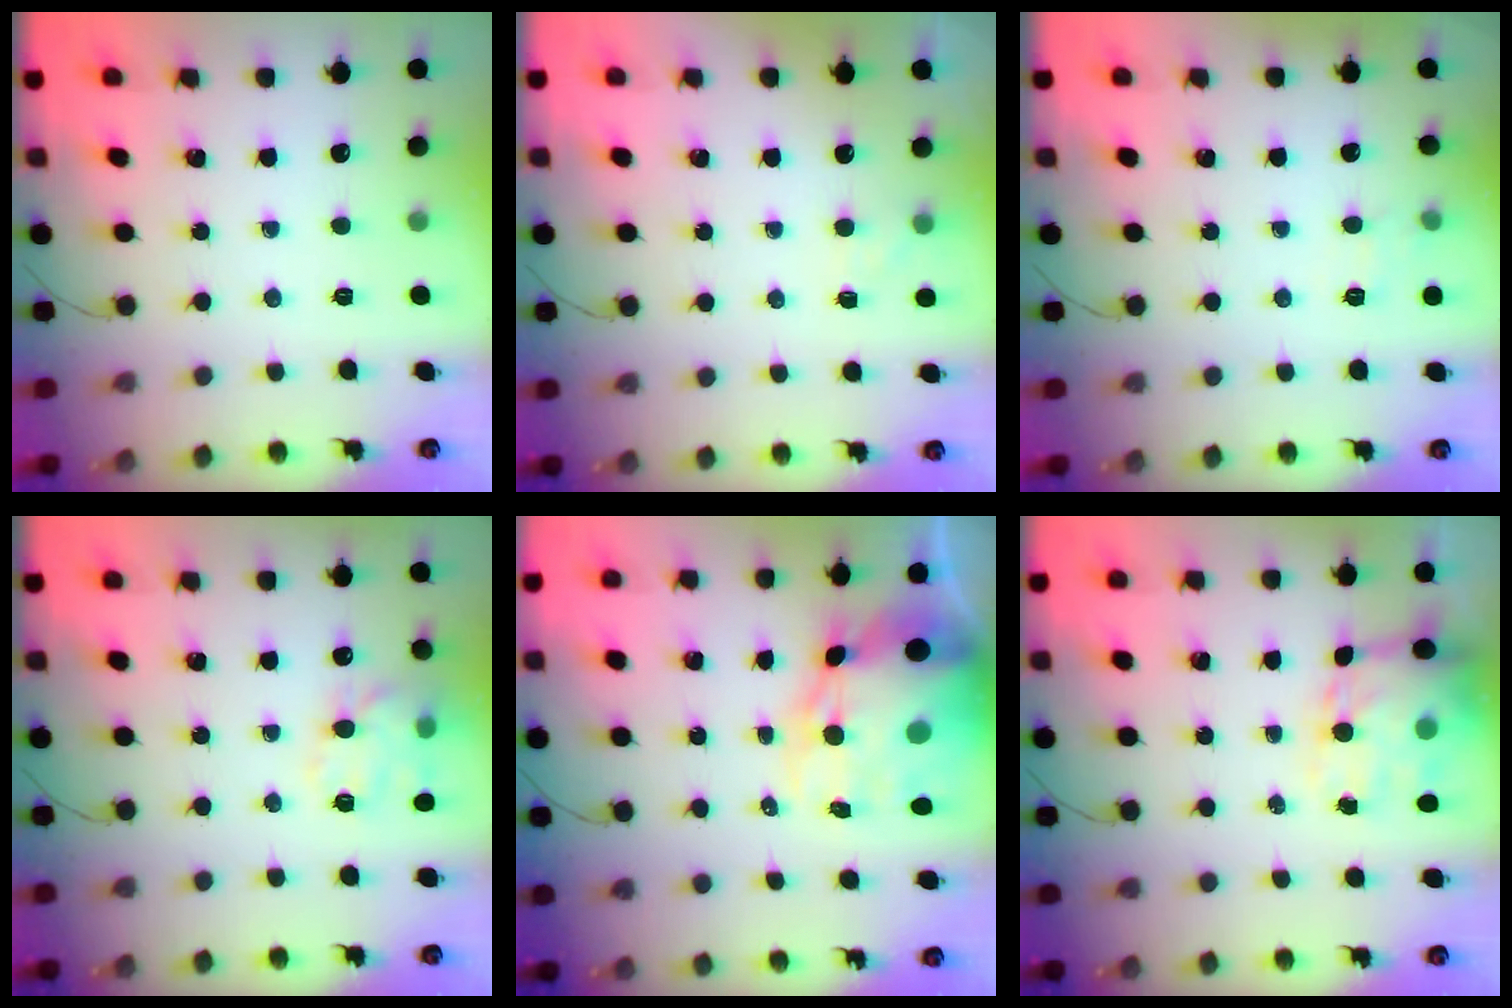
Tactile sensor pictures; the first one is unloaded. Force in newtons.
{"total": 3.8, "press": 3.5, "slide": 1.4}
{"total": 6.4, "press": 6.2, "slide": 1.6}
{"total": 13.1, "press": 13.0, "slide": 2.0}
{"total": 19.6, "press": 19.0, "slide": 4.6}
{"total": 15.1, "press": 14.5, "slide": 4.2}